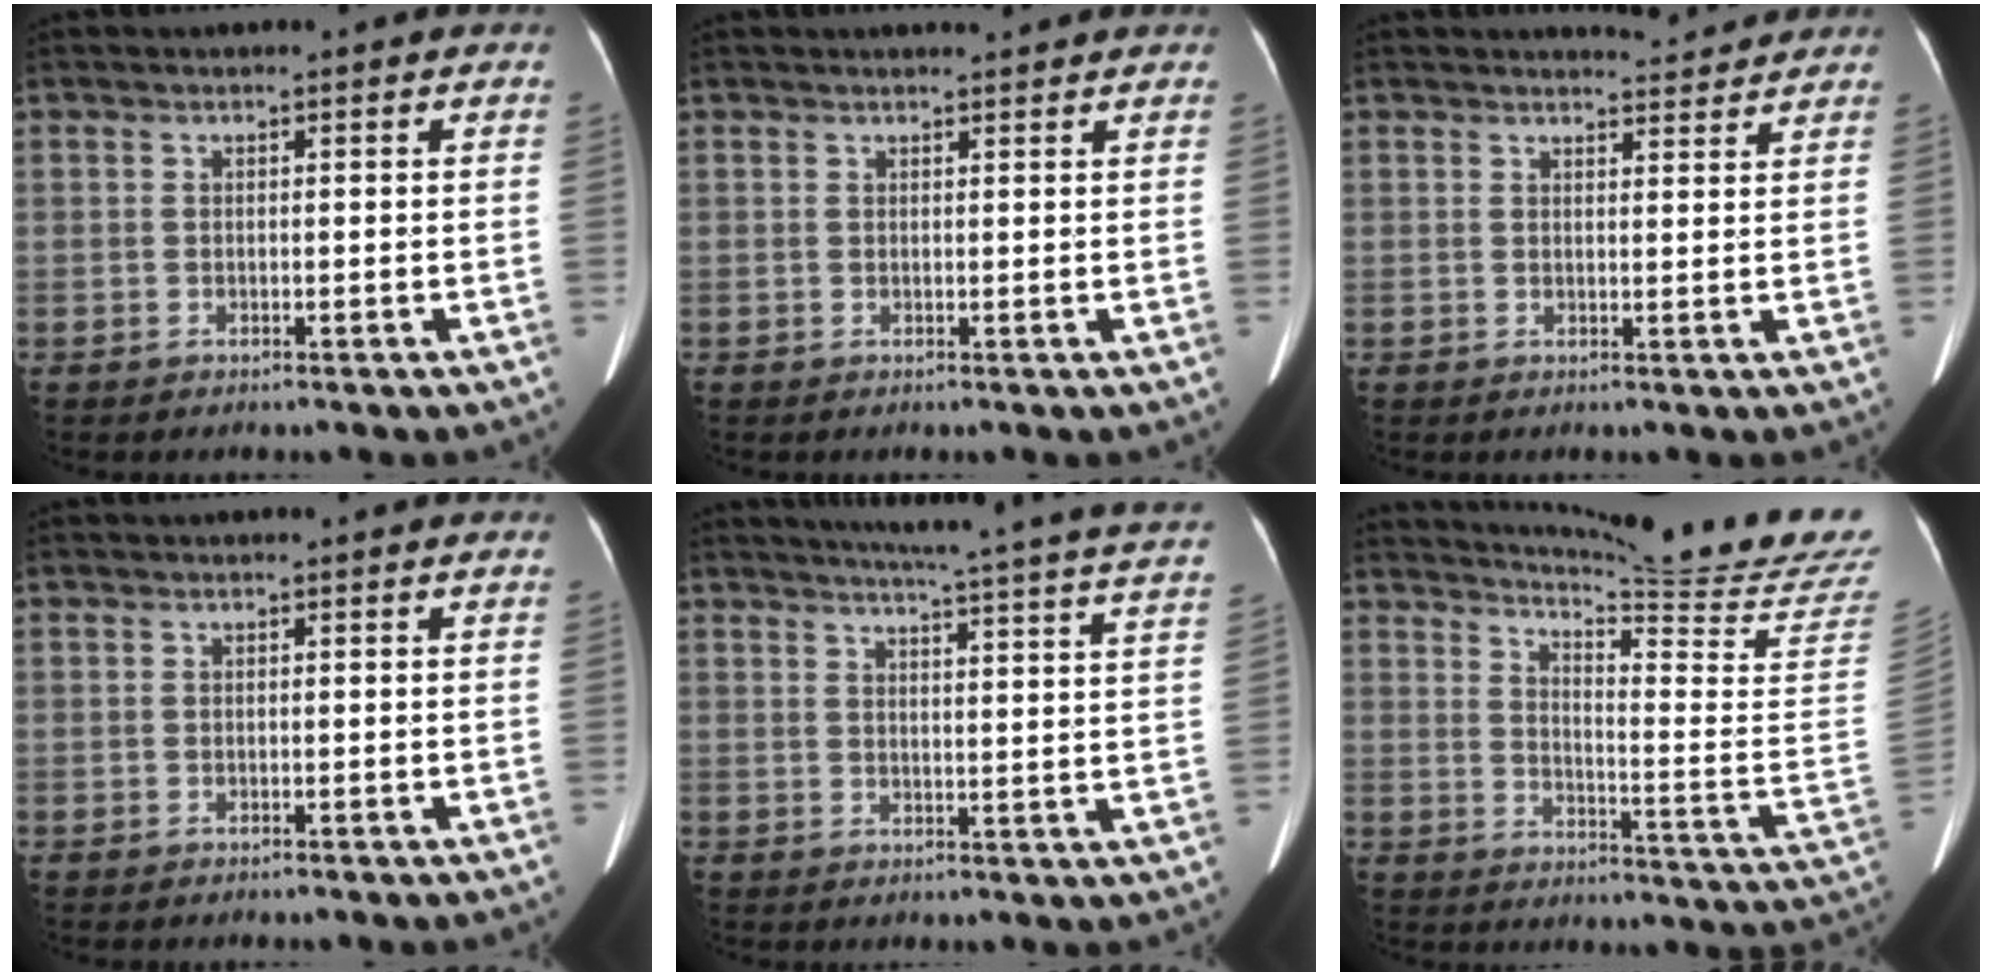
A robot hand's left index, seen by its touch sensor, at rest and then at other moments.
{"total": 2.5, "force": [2.4, 0.1, 0.6], "torque": [-0.010, 0.012, 0.031]}
{"total": 3.5, "force": [3.5, 0.1, -0.1], "torque": [-0.008, -0.002, 0.041]}
{"total": 0.0}
{"total": 22.2, "force": [20.4, -1.3, 8.9], "torque": [-0.129, -0.056, 0.235]}
{"total": 21.4, "force": [19.4, -2.9, 8.5], "torque": [-0.143, -0.136, 0.244]}